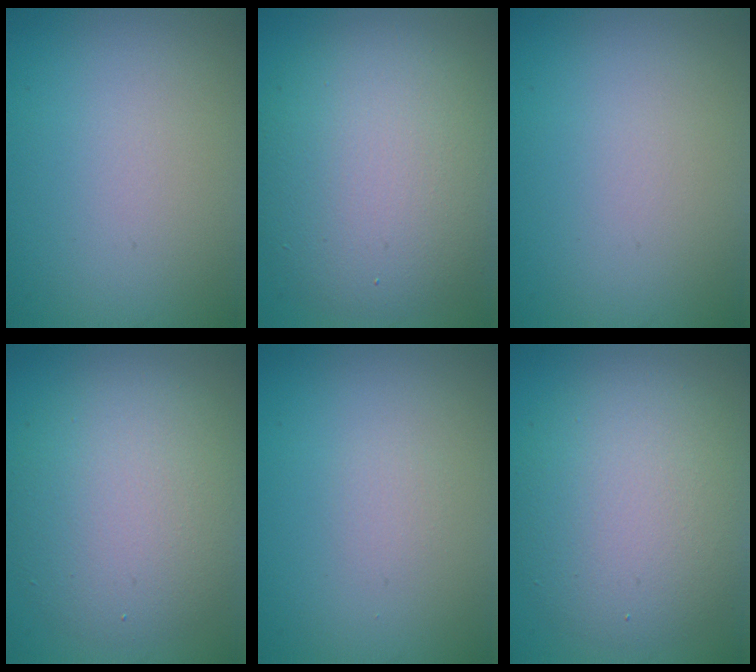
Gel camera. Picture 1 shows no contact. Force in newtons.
{"total": 9.3, "press": 9.3, "slide": 0.4}
{"total": 0.0}
{"total": 6.5, "press": 6.5, "slide": 0.6}
{"total": 0.5, "press": 0.5, "slide": 0.0}
{"total": 6.7, "press": 6.7, "slide": 0.9}